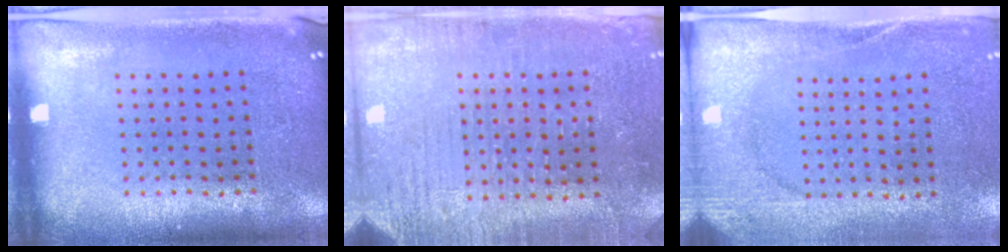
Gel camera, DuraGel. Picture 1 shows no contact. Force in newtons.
{"total": 3.0, "press": 2.9, "slide": 0.6}
{"total": 2.7, "press": 2.3, "slide": 1.3}